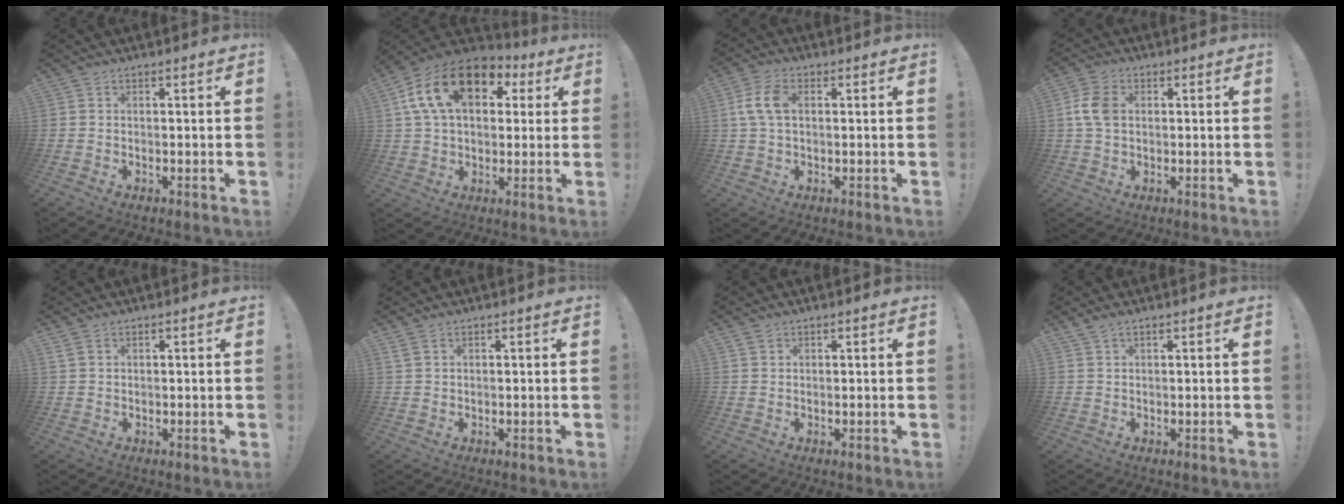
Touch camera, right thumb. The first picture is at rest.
{"total": 20.8, "force": [7.7, 13.2, 14.0], "torque": [-0.250, -0.013, 0.137]}
{"total": 7.7, "force": [1.3, 4.7, 6.0], "torque": [-0.122, 0.008, 0.027]}
{"total": 7.3, "force": [1.2, 5.0, 5.1], "torque": [-0.107, 0.005, 0.021]}
{"total": 1.9, "force": [1.0, 0.9, 1.3], "torque": [-0.034, 0.005, 0.022]}
{"total": 2.1, "force": [1.1, 1.0, 1.4], "torque": [-0.037, 0.005, 0.024]}
{"total": 1.5, "force": [1.0, 0.9, 0.5], "torque": [-0.011, 0.000, 0.020]}
{"total": 1.7, "force": [1.3, 0.4, 1.0], "torque": [-0.030, 0.002, 0.026]}